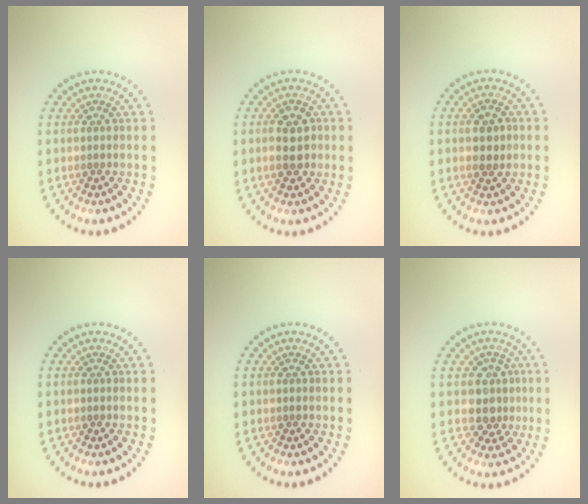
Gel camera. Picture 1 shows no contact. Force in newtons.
{"total": 2.7, "press": 2.7, "slide": 0.4}
{"total": 2.2, "press": 2.2, "slide": 0.1}
{"total": 0.0}
{"total": 0.0}
{"total": 2.5, "press": 2.1, "slide": 1.4}